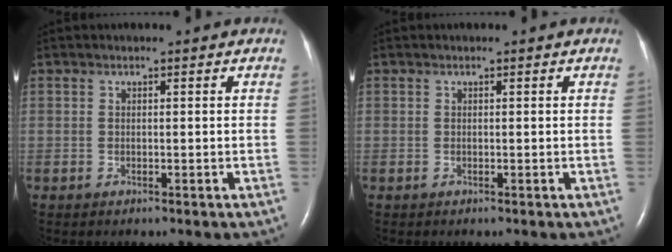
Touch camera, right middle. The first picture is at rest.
{"total": 0.0}